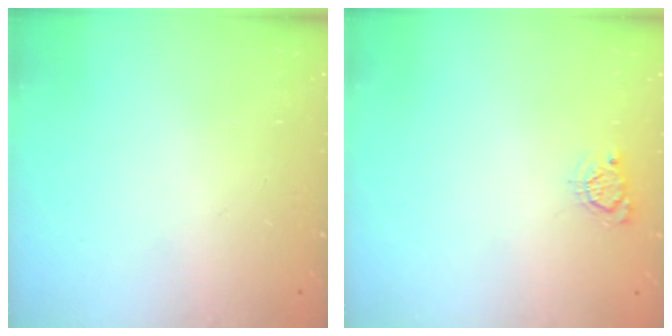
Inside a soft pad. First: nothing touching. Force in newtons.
{"total": 3.2, "press": 3.2, "slide": 0.4}